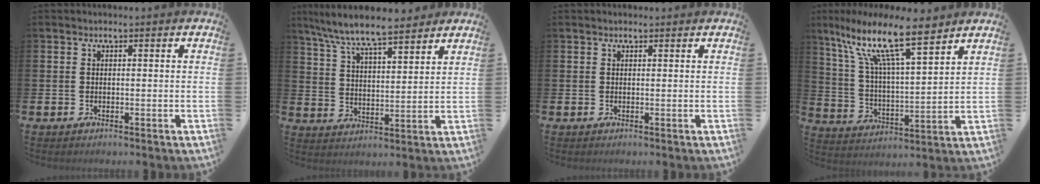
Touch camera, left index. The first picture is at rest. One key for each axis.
{"total": 8.2, "fx": 7.7, "fy": 1.1, "fz": 2.7, "tx": -0.085, "ty": -0.039, "tz": 0.138}
{"total": 0.6, "fx": 0.5, "fy": 0.2, "fz": 0.2, "tx": 0.006, "ty": -0.002, "tz": 0.007}
{"total": 13.3, "fx": 10.0, "fy": 3.1, "fz": 8.2, "tx": -0.179, "ty": -0.048, "tz": 0.169}